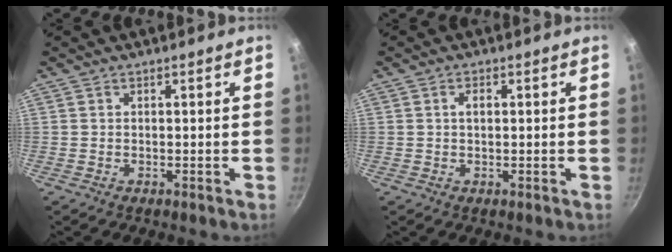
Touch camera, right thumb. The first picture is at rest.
{"total": 1.8, "force": [0.3, 1.0, 1.5], "torque": [-0.025, 0.003, 0.006]}